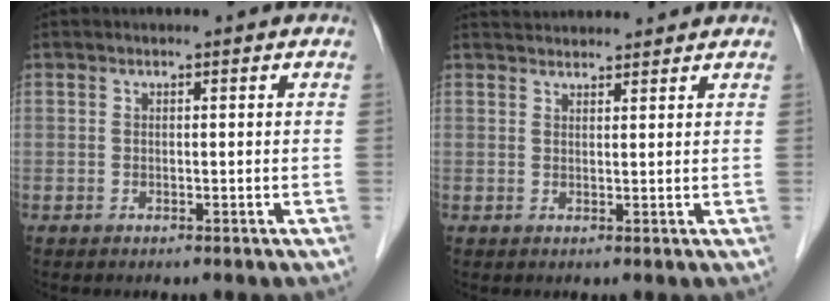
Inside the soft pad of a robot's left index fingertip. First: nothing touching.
{"total": 6.3, "force": [6.1, 0.8, 1.2], "torque": [-0.018, 0.036, 0.086]}